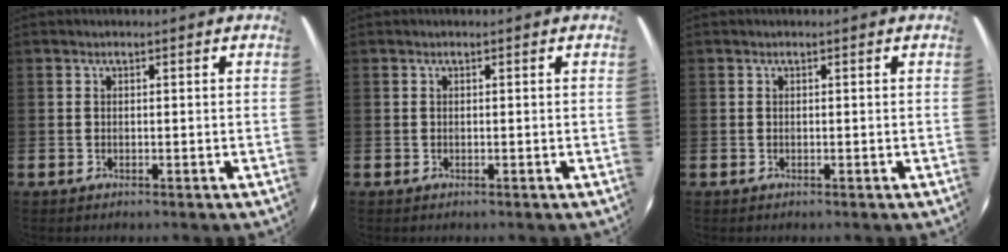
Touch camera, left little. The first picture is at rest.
{"total": 0.0}
{"total": 0.0}